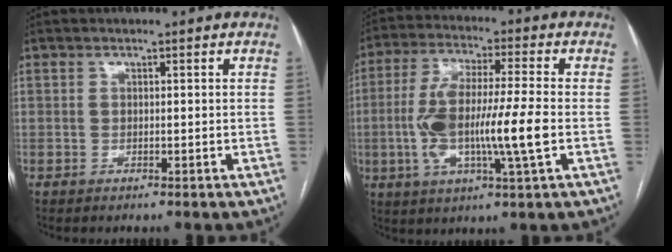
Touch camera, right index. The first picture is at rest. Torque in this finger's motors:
{"motor_torque": [2.06, -0.08, 1.05, 0.21]}